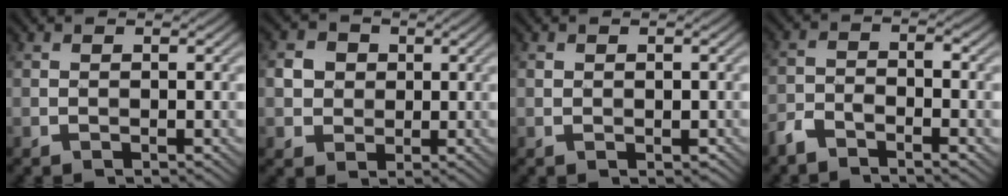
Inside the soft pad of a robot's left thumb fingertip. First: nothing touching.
{"total": 4.5, "force": [0.7, 4.2, 1.6], "torque": [-0.054, 0.001, 0.006]}
{"total": 0.9, "force": [0.1, 0.8, 0.4], "torque": [-0.009, -0.004, 0.004]}
{"total": 4.0, "force": [-3.0, 1.1, 2.3], "torque": [-0.047, -0.003, -0.070]}